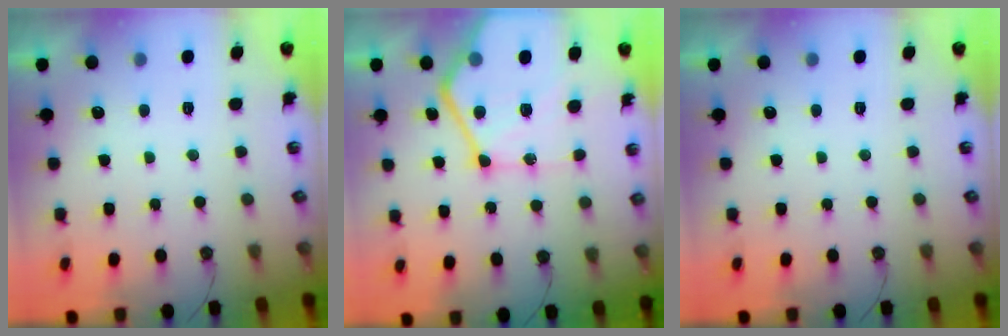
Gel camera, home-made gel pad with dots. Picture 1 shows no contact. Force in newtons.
{"total": 24.1, "press": 24.0, "slide": 2.2}
{"total": 0.0}